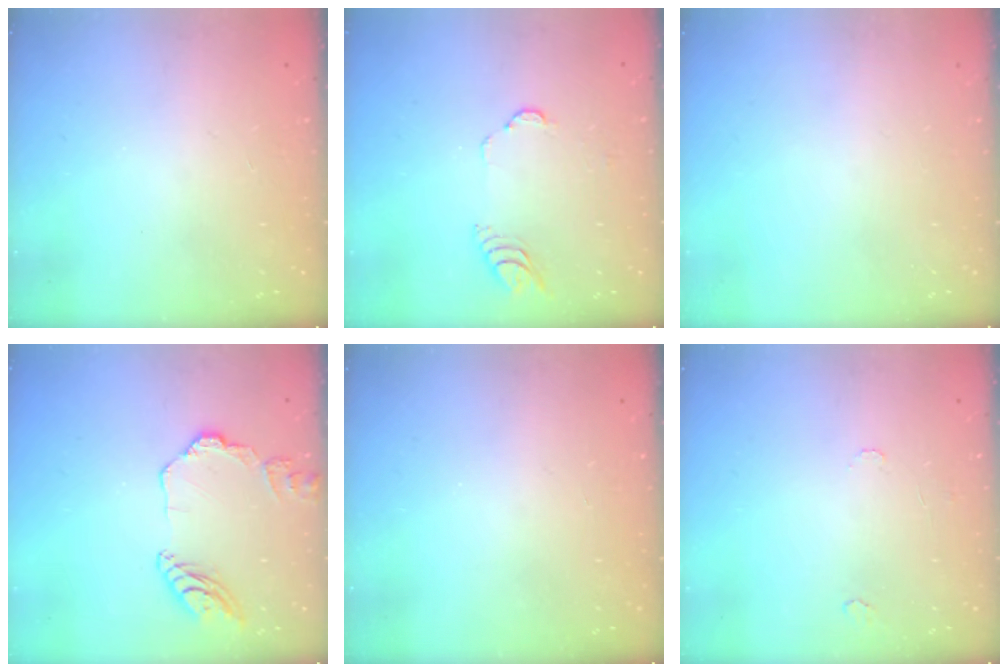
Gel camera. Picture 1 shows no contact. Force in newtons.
{"total": 4.2, "press": 4.2, "slide": 0.4}
{"total": 0.0}
{"total": 11.8, "press": 11.7, "slide": 1.1}
{"total": 0.0}
{"total": 5.1, "press": 5.1, "slide": 0.5}